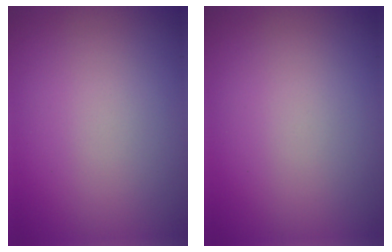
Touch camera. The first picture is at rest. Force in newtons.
{"total": 0.0}